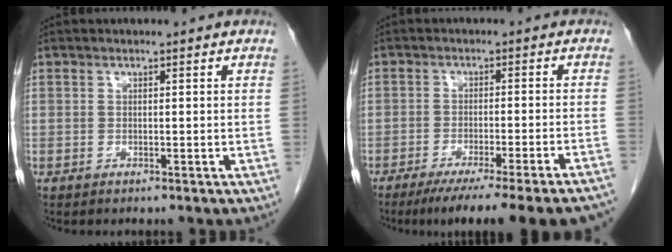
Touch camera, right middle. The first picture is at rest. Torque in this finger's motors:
{"motor_torque": [1.08, -1.06, 0.24, 0.07]}